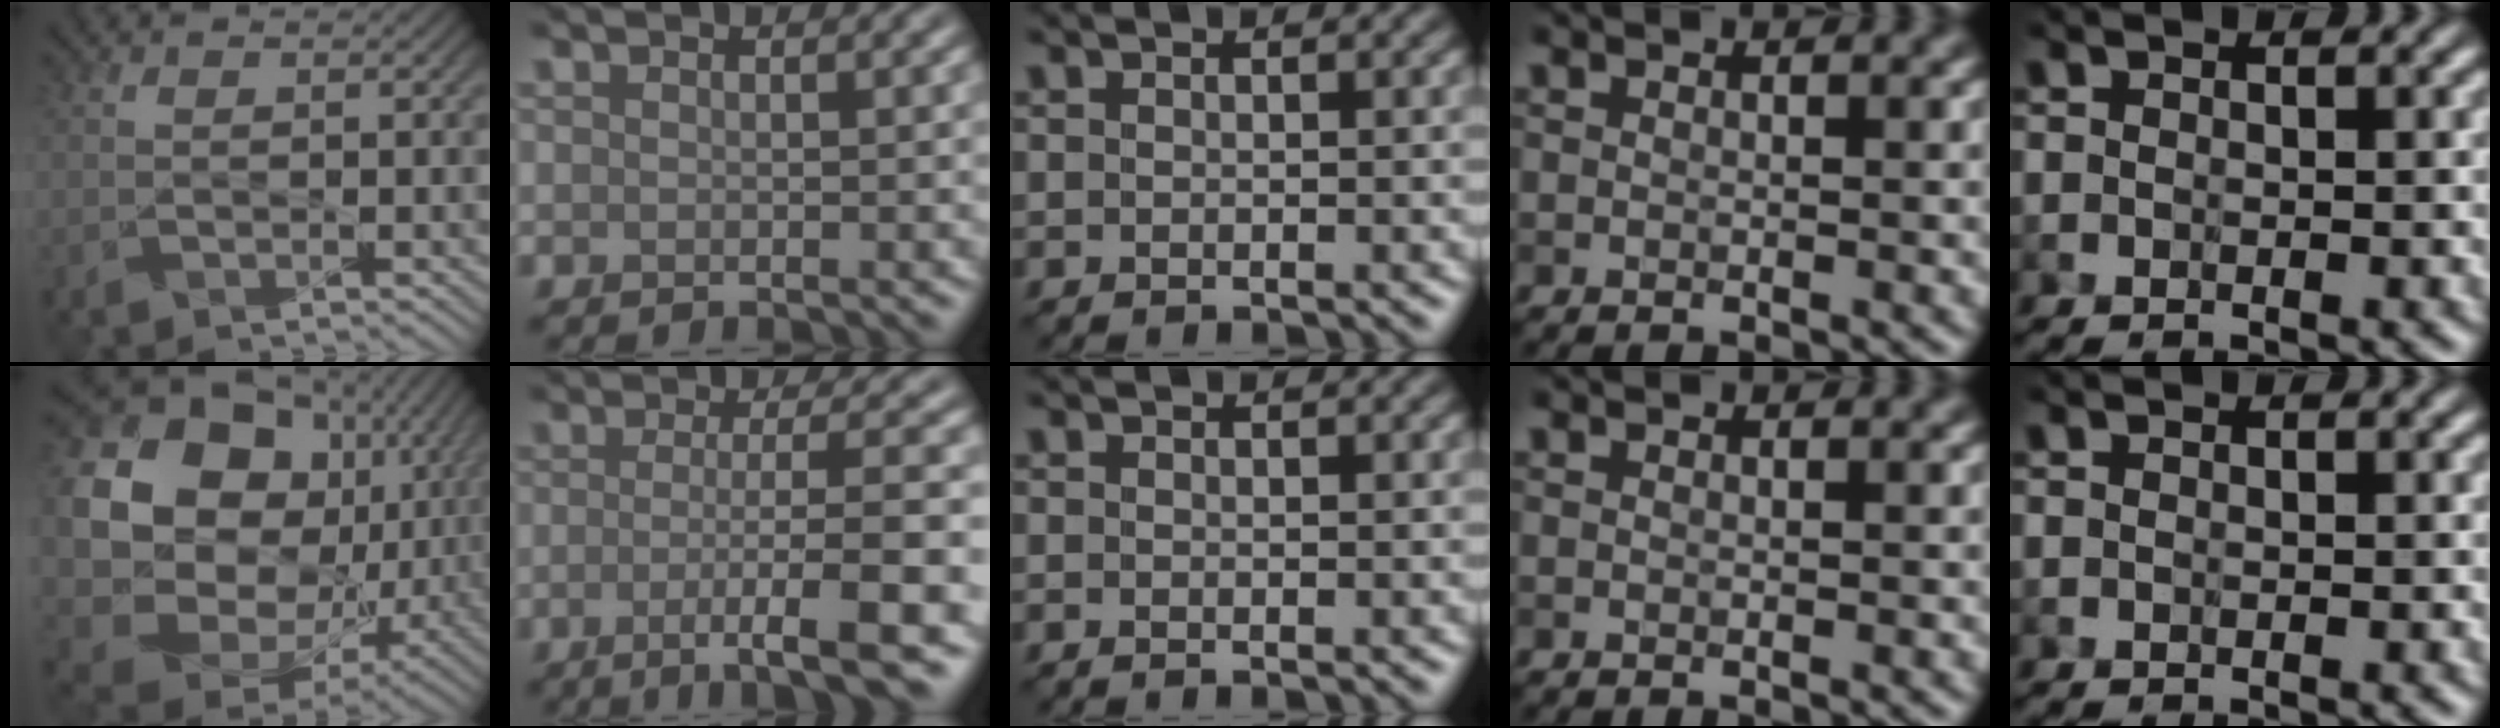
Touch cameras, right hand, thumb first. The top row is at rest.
{"thumb": {"total": 21.4, "force": [2.4, 17.3, 12.3], "torque": [-0.281, -0.042, 0.085]}, "index": {"total": 7.8, "force": [-2.5, 1.1, 7.3], "torque": [-0.101, 0.001, -0.047]}}